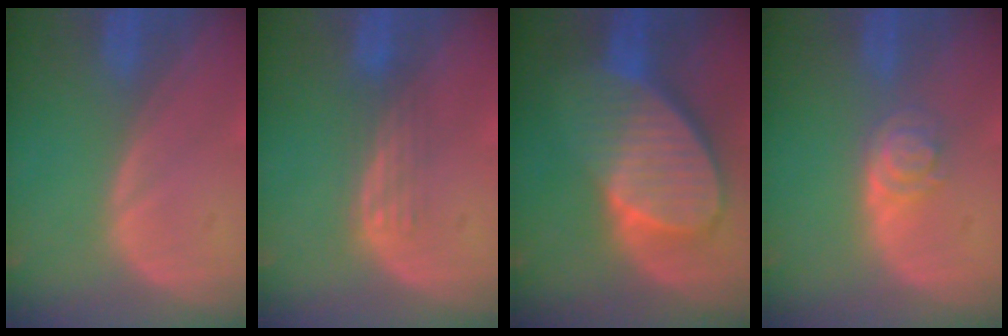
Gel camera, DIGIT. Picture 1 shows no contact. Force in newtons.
{"total": 2.9, "press": 2.7, "slide": 1.2}
{"total": 9.7, "press": 8.6, "slide": 4.6}
{"total": 3.9, "press": 3.5, "slide": 1.7}